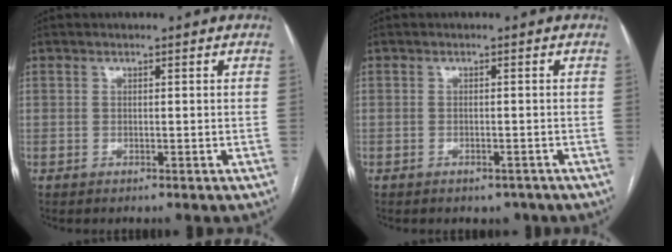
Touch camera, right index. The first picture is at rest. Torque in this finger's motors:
{"motor_torque": [0.68, -0.53, 0.07, 0.01]}